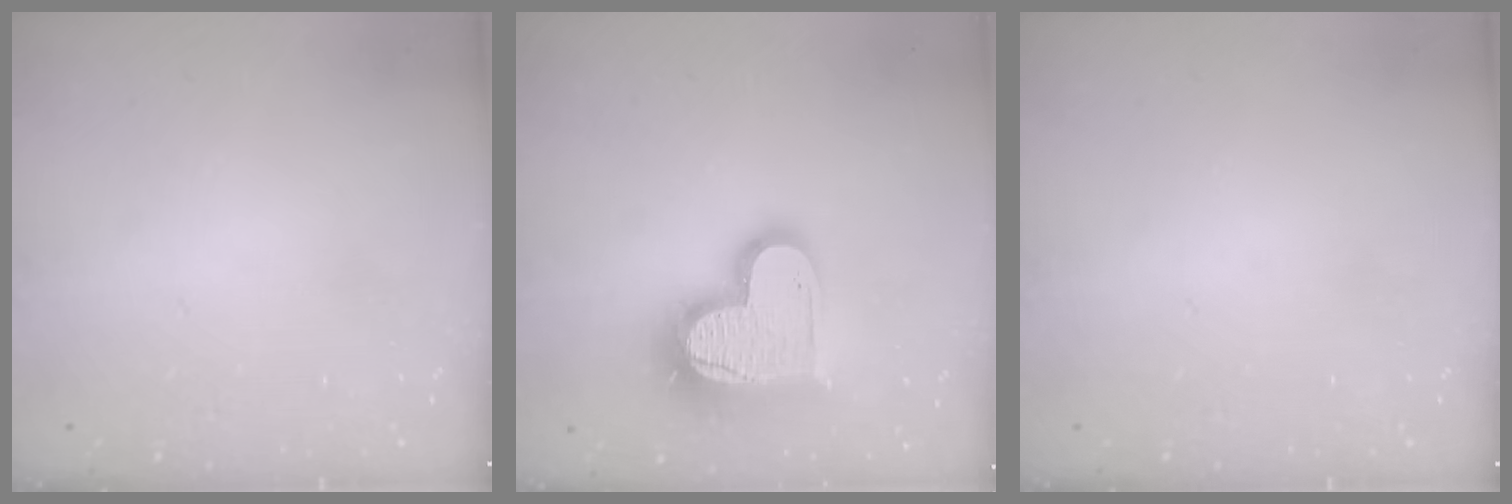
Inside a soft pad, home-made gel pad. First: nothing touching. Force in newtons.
{"total": 18.8, "press": 18.7, "slide": 1.6}
{"total": 0.0}